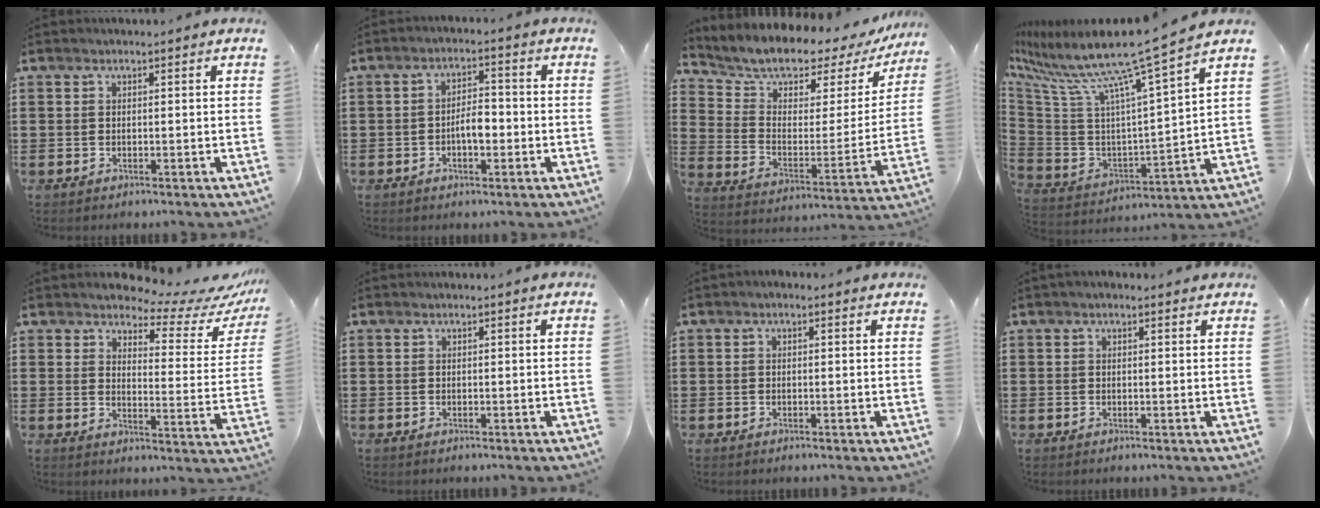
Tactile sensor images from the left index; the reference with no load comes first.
{"total": 4.1, "force": [-1.0, 1.7, 3.6], "torque": [-0.064, 0.004, -0.023]}
{"total": 5.3, "force": [4.8, 2.2, 0.8], "torque": [-0.046, -0.047, 0.077]}
{"total": 12.2, "force": [9.6, -0.7, 7.5], "torque": [-0.180, -0.075, 0.150]}
{"total": 5.7, "force": [5.2, 1.5, 1.9], "torque": [-0.042, -0.036, 0.085]}
{"total": 0.0}
{"total": 0.7, "force": [-0.2, 0.6, 0.3], "torque": [-0.007, 0.003, -0.004]}
{"total": 0.8, "force": [0.4, 0.6, 0.4], "torque": [-0.010, 0.005, 0.007]}